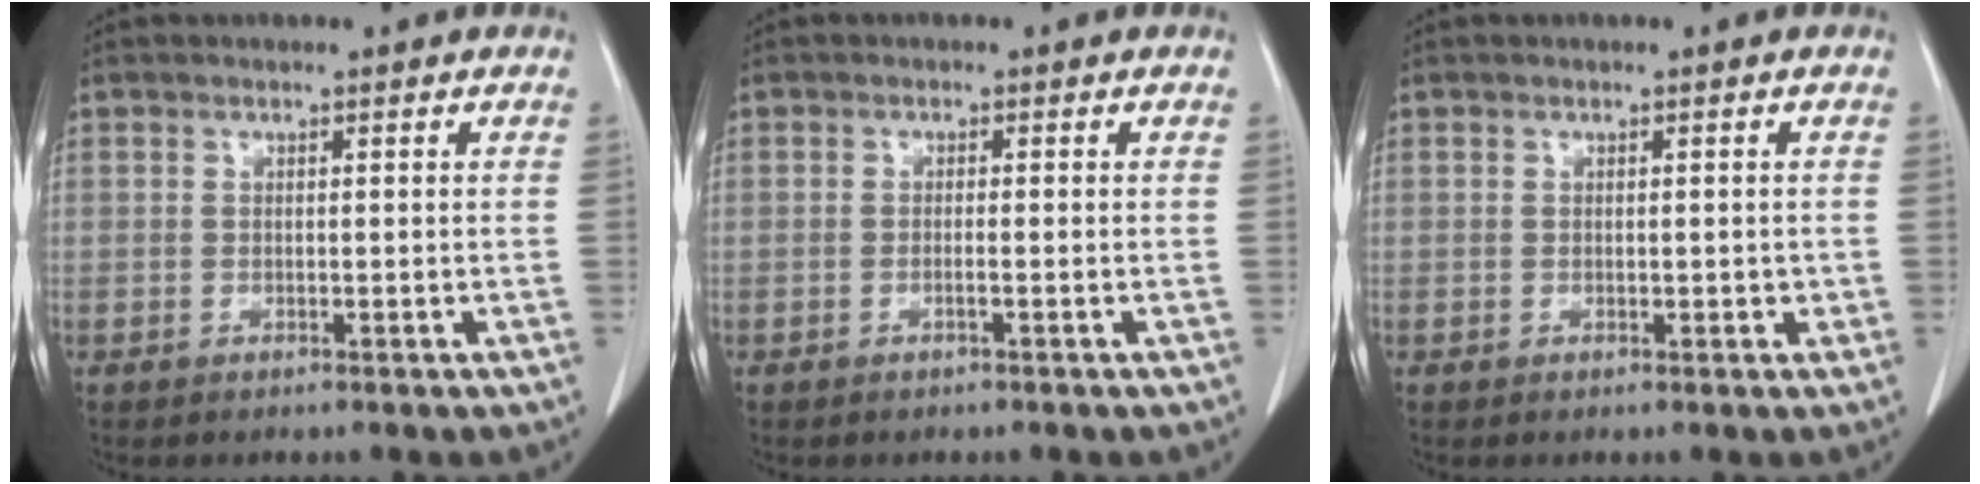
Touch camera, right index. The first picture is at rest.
{"total": 0.8, "force": [-0.4, -0.1, 0.7], "torque": [-0.014, 0.001, -0.007]}
{"total": 1.3, "force": [-0.1, 0.7, 1.1], "torque": [-0.016, -0.001, 0.001]}